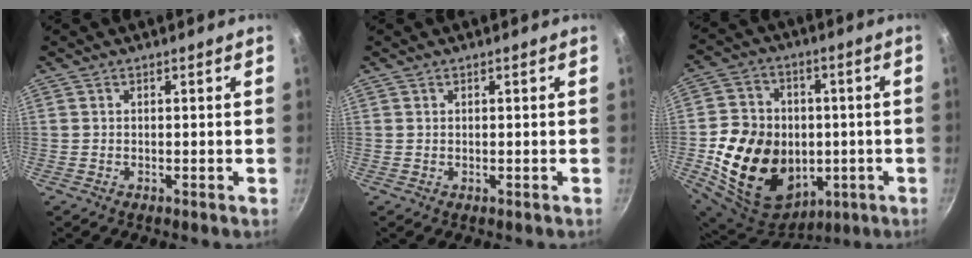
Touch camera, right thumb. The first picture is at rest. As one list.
[{"total": 0.0}, {"total": 22.1, "force": [-2.4, 17.6, 13.1], "torque": [-0.219, 0.016, -0.023]}]